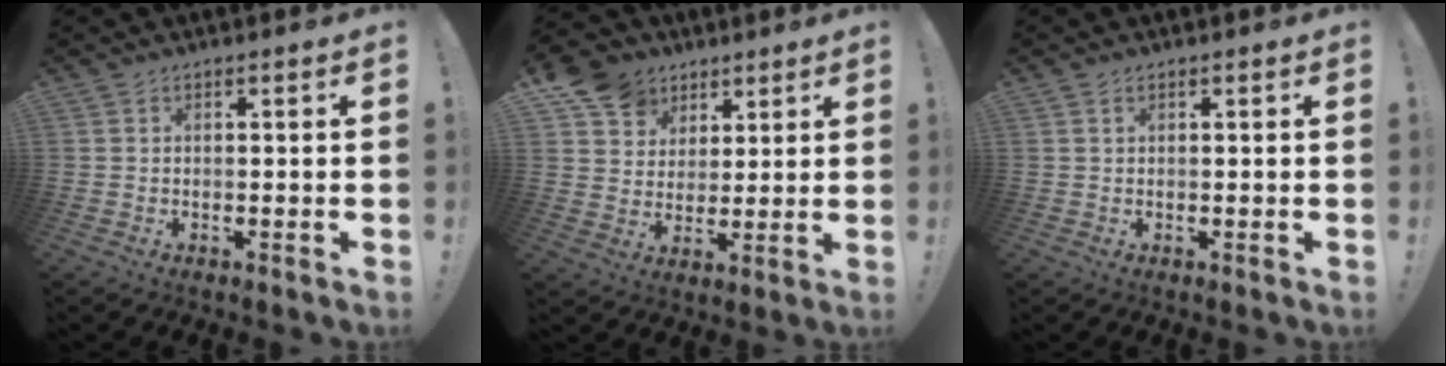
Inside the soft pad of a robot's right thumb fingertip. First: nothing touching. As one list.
[{"total": 11.4, "force": [6.4, 8.8, 3.0], "torque": [-0.040, -0.044, 0.127]}, {"total": 0.9, "force": [0.4, 0.4, 0.7], "torque": [-0.010, 0.000, 0.007]}]